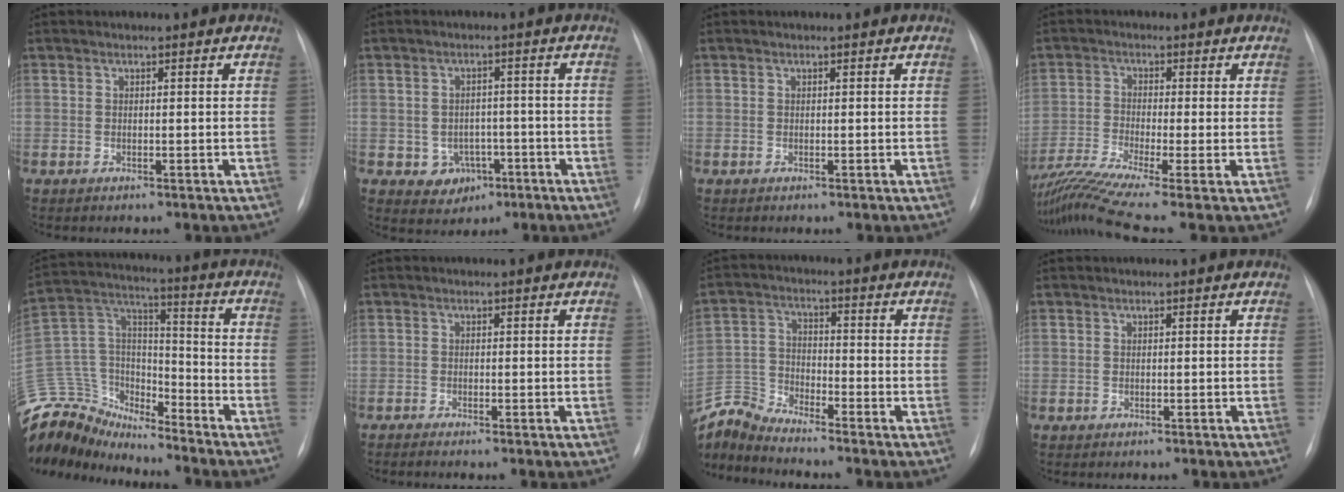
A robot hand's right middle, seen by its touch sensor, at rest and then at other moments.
{"total": 5.0, "force": [-2.0, 4.3, 1.6], "torque": [-0.017, 0.013, -0.016]}
{"total": 0.0}
{"total": 10.2, "force": [-7.4, -1.0, 7.0], "torque": [-0.143, -0.009, -0.134]}
{"total": 19.5, "force": [-18.2, 5.5, 4.3], "torque": [-0.095, 0.056, -0.319]}
{"total": 0.8, "force": [-0.6, -0.1, 0.4], "torque": [-0.006, -0.001, -0.013]}
{"total": 8.1, "force": [-8.0, -1.0, 0.3], "torque": [-0.016, 0.007, -0.162]}
{"total": 0.0}